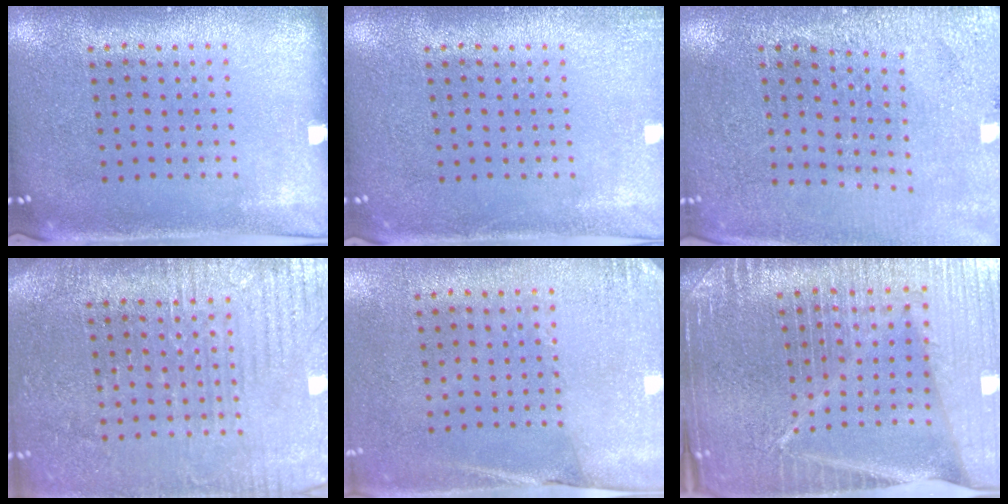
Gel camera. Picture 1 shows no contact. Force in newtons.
{"total": 1.4, "press": 1.4, "slide": 0.2}
{"total": 2.8, "press": 2.8, "slide": 0.1}
{"total": 3.6, "press": 3.4, "slide": 1.2}
{"total": 2.6, "press": 2.3, "slide": 1.2}
{"total": 6.8, "press": 5.8, "slide": 3.5}